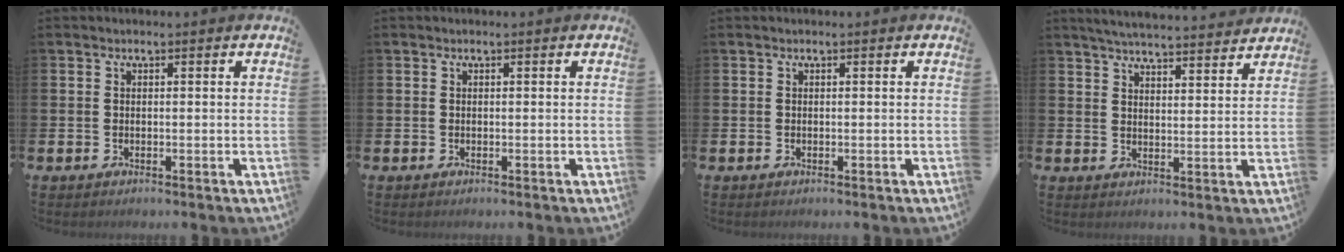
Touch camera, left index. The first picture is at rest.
{"total": 0.0}
{"total": 0.0}
{"total": 5.1, "force": [5.1, 0.2, 0.7], "torque": [-0.024, -0.032, 0.089]}